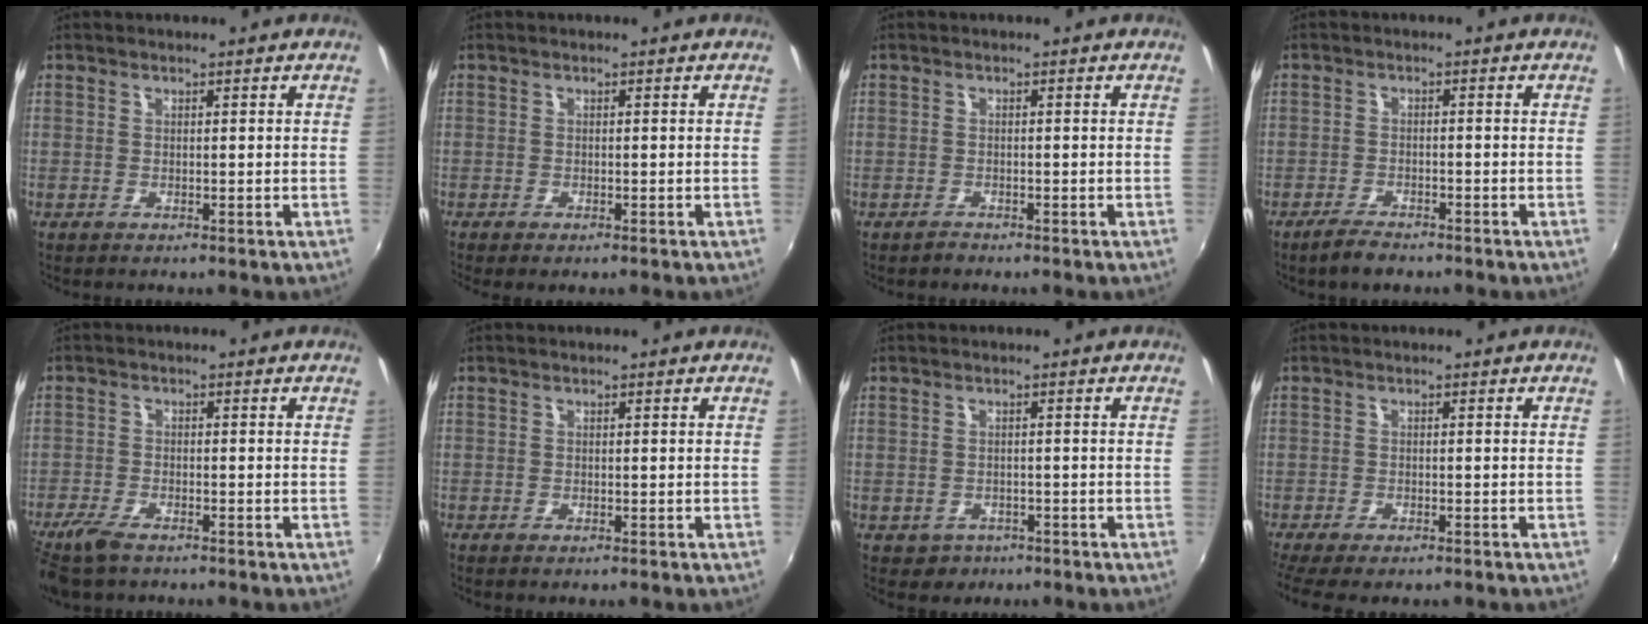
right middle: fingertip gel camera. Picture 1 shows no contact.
{"total": 1.4, "force": [-1.1, 0.2, 0.9], "torque": [-0.018, -0.007, -0.018]}
{"total": 1.0, "force": [-0.9, 0.5, -0.2], "torque": [0.002, 0.003, -0.017]}
{"total": 3.7, "force": [-3.1, 1.2, 1.6], "torque": [-0.050, -0.003, -0.058]}
{"total": 5.9, "force": [-4.5, 1.8, 3.3], "torque": [-0.092, -0.018, -0.091]}
{"total": 0.6, "force": [-0.5, 0.1, 0.4], "torque": [-0.008, -0.003, -0.009]}
{"total": 3.3, "force": [-1.6, 2.8, 0.7], "torque": [-0.023, -0.001, -0.018]}
{"total": 5.9, "force": [-4.8, 1.2, 3.2], "torque": [-0.077, -0.034, -0.081]}